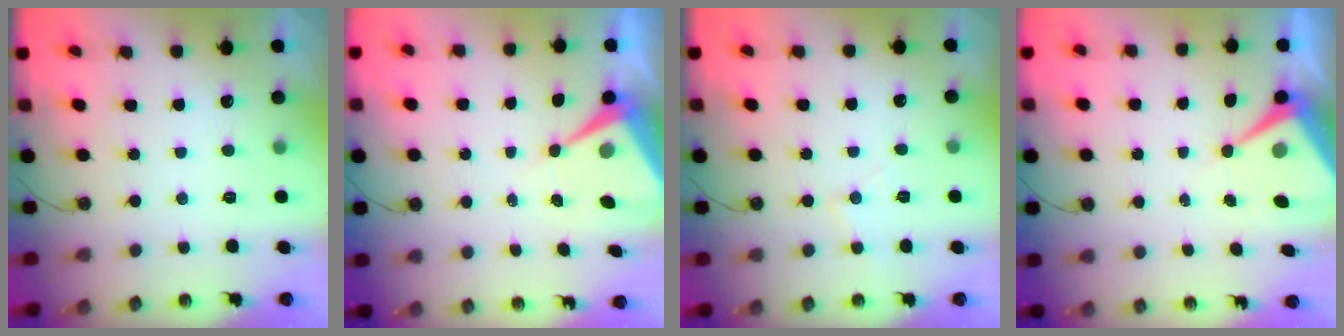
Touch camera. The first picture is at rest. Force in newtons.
{"total": 8.7, "press": 8.7, "slide": 0.8}
{"total": 5.6, "press": 5.6, "slide": 0.4}
{"total": 8.2, "press": 8.2, "slide": 0.6}